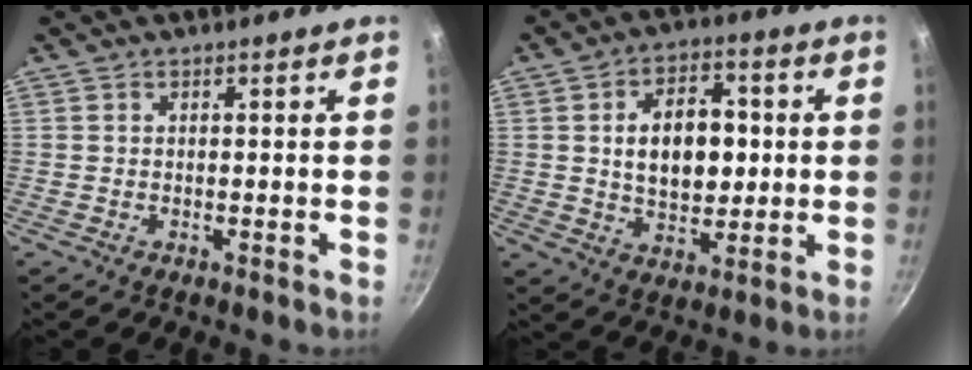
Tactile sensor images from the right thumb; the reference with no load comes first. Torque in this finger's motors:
{"motor_torque": [-0.49, 0.88, 0.42, 0.46, 0.08]}